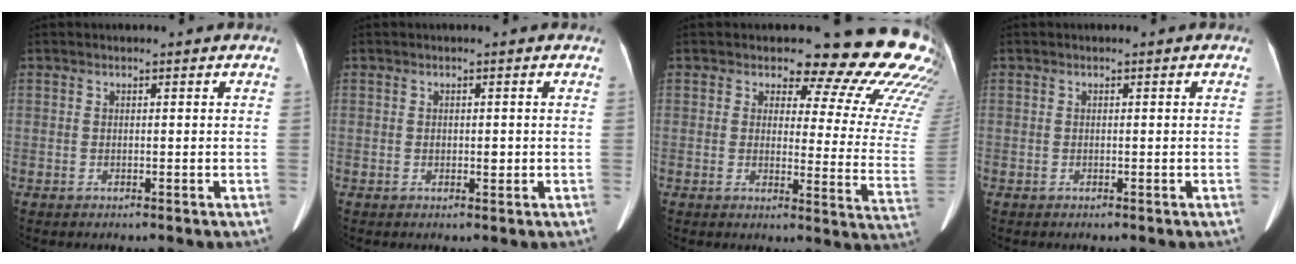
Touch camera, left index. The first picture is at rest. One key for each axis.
{"total": 1.2, "fx": -0.1, "fy": 0.8, "fz": 0.9, "tx": -0.013, "ty": 0.000, "tz": 0.001}
{"total": 18.9, "fx": 16.2, "fy": 4.9, "fz": 8.4, "tx": -0.078, "ty": -0.094, "tz": 0.156}
{"total": 0.0}